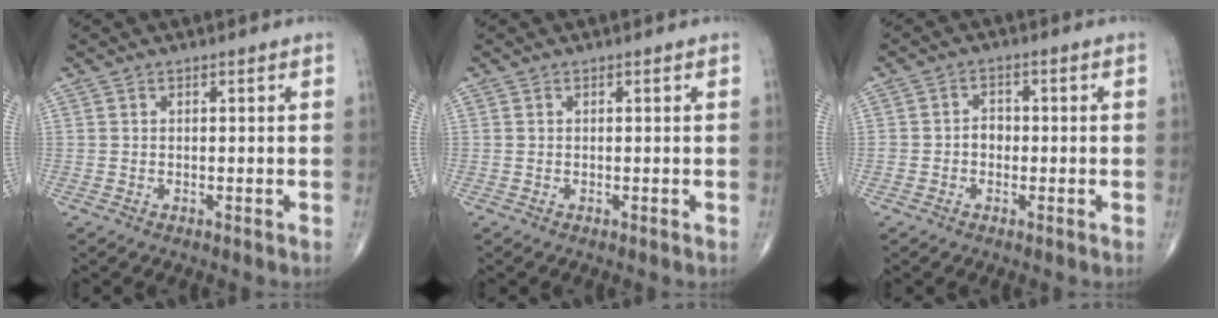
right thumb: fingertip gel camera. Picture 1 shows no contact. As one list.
[{"total": 0.0}, {"total": 2.7, "force": [-0.5, 2.2, 1.5], "torque": [-0.008, 0.010, -0.013]}]